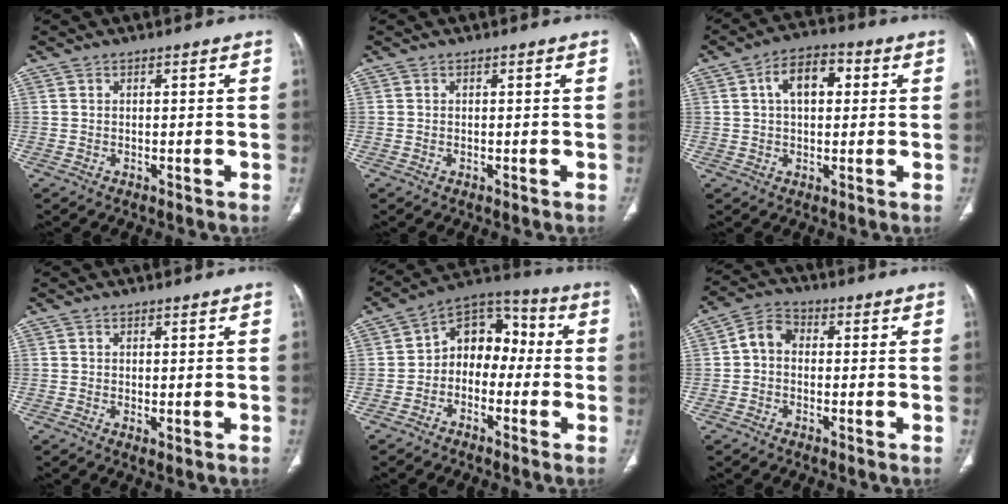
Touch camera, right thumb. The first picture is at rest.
{"total": 0.0}
{"total": 8.6, "force": [2.1, 5.0, 6.7], "torque": [-0.097, 0.017, 0.029]}
{"total": 1.2, "force": [-0.1, 0.4, 1.1], "torque": [-0.025, -0.007, 0.001]}
{"total": 10.7, "force": [-1.1, 8.0, 7.1], "torque": [-0.066, 0.048, -0.039]}
{"total": 5.2, "force": [-0.2, 4.0, 3.4], "torque": [-0.048, 0.015, -0.018]}